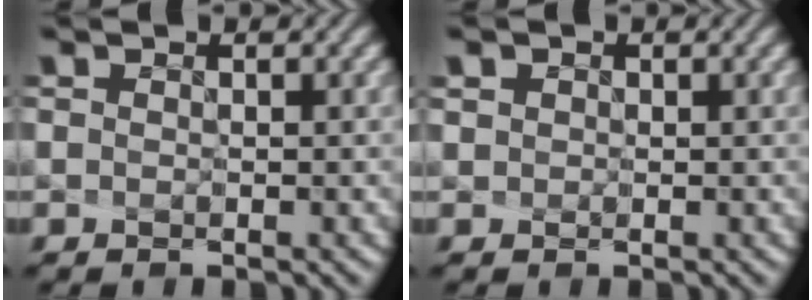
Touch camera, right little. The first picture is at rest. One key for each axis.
{"total": 2.1, "fx": 1.4, "fy": 1.5, "fz": 0.8, "tx": -0.019, "ty": 0.002, "tz": 0.016}